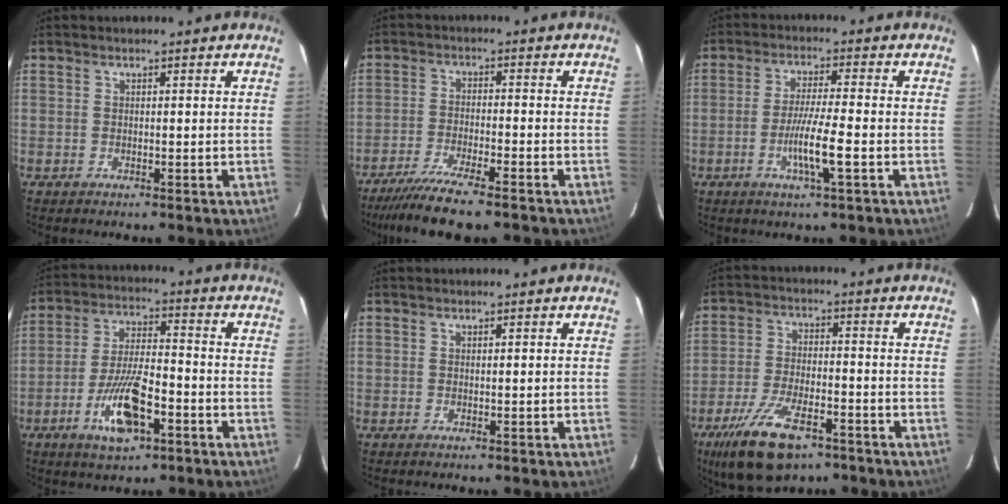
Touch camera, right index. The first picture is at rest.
{"total": 10.4, "force": [-8.5, 0.4, 5.9], "torque": [-0.092, -0.026, -0.138]}
{"total": 6.9, "force": [-2.2, -0.2, 6.6], "torque": [-0.121, -0.009, -0.042]}
{"total": 10.8, "force": [-4.7, 3.2, 9.2], "torque": [-0.181, -0.002, -0.083]}
{"total": 0.0}
{"total": 12.1, "force": [-7.7, 4.2, 8.3], "torque": [-0.163, -0.015, -0.133]}